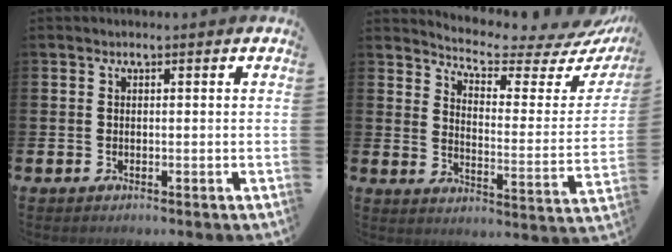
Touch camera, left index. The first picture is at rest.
{"total": 5.1, "force": [4.6, 0.9, 1.9], "torque": [-0.049, -0.048, 0.068]}